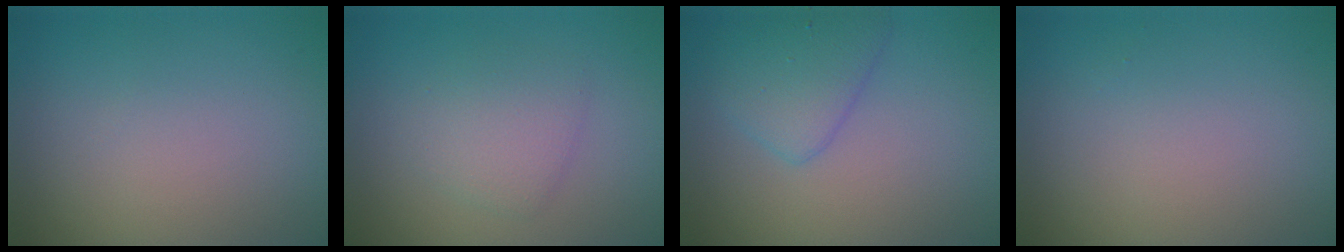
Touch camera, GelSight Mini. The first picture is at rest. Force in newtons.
{"total": 2.4, "press": 2.4, "slide": 0.3}
{"total": 3.2, "press": 3.2, "slide": 0.1}
{"total": 0.0}